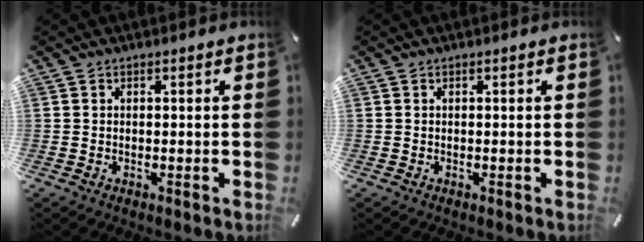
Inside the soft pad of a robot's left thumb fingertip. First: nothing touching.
{"total": 0.0}